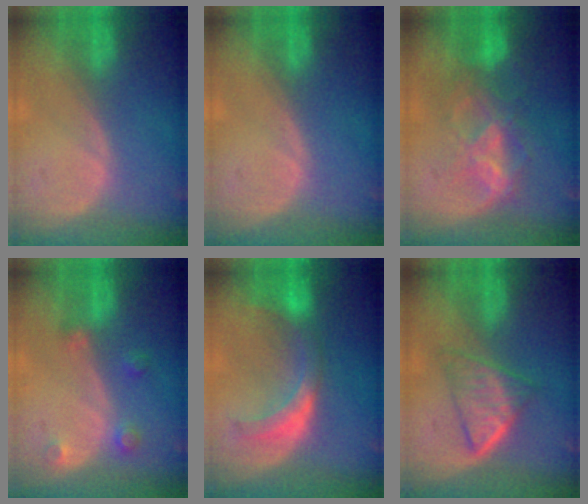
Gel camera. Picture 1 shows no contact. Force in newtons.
{"total": 0.0}
{"total": 7.1, "press": 6.7, "slide": 2.4}
{"total": 2.9, "press": 2.8, "slide": 0.8}
{"total": 6.6, "press": 6.6, "slide": 0.6}
{"total": 6.1, "press": 5.4, "slide": 2.9}